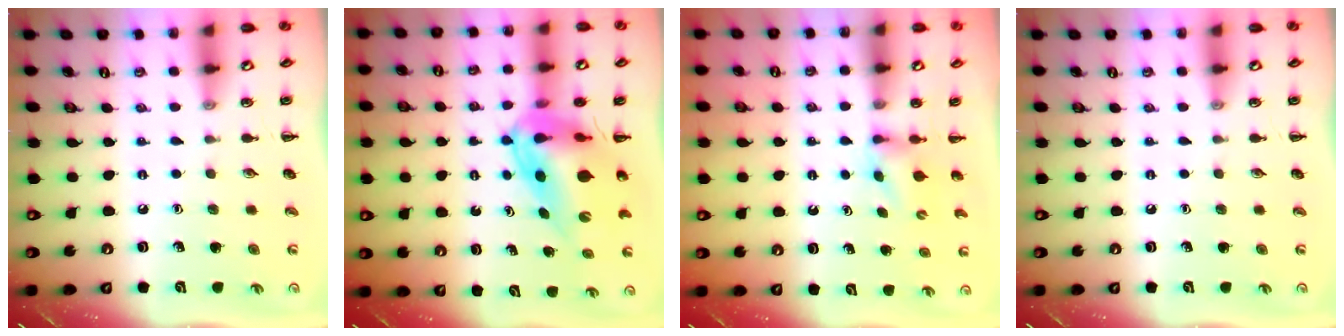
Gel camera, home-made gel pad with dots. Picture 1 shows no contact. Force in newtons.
{"total": 15.2, "press": 14.5, "slide": 4.7}
{"total": 3.6, "press": 3.3, "slide": 1.3}
{"total": 0.0}